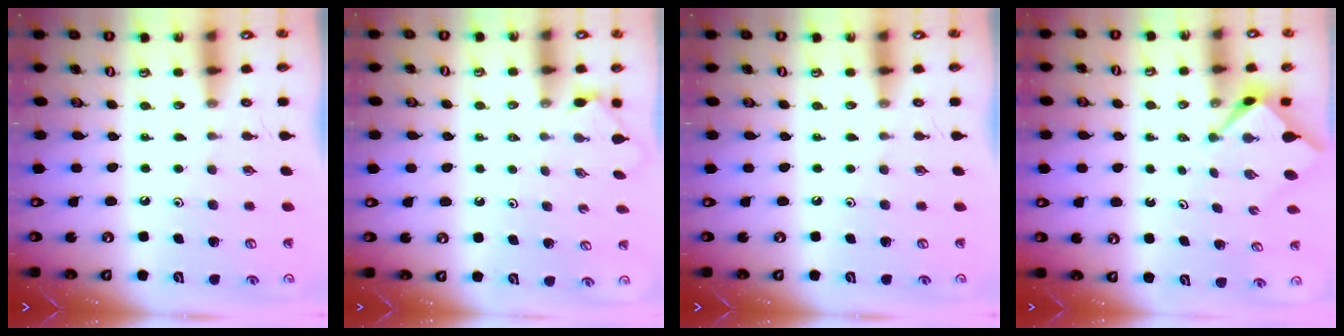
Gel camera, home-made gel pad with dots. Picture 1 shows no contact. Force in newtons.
{"total": 1.6, "press": 1.5, "slide": 0.4}
{"total": 0.0}
{"total": 2.7, "press": 2.7, "slide": 0.3}